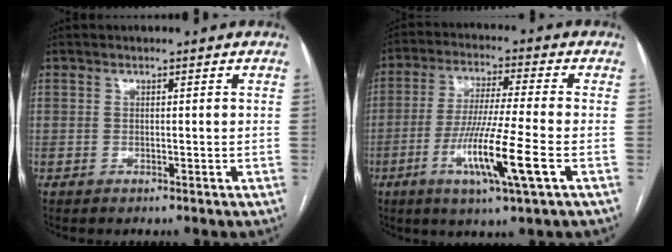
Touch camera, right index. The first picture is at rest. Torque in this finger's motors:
{"motor_torque": [0.68, -0.07, 0.33, 0.08]}